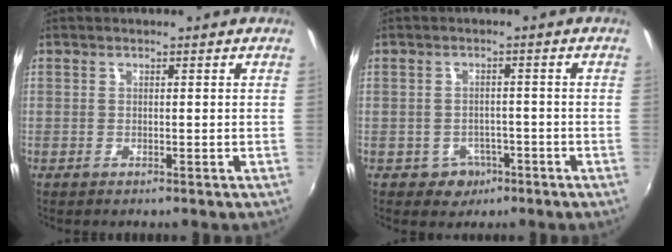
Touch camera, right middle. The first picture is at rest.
{"total": 4.3, "force": [-2.1, 3.6, 0.8], "torque": [-0.028, 0.006, -0.023]}